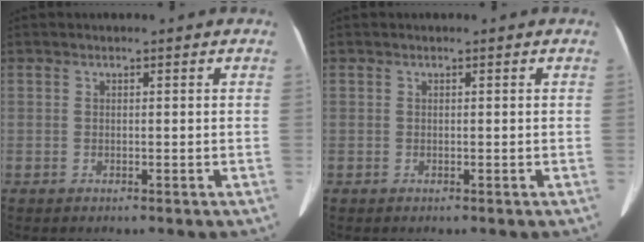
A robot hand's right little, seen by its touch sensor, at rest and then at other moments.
{"total": 0.0}